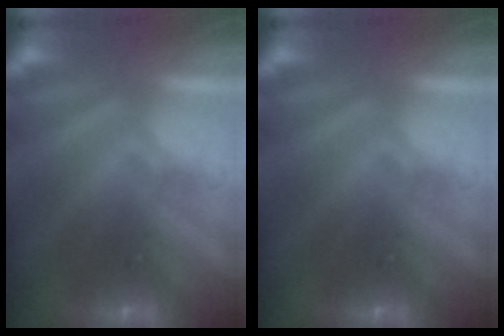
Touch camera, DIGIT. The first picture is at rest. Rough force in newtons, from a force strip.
{"total": 0.0}